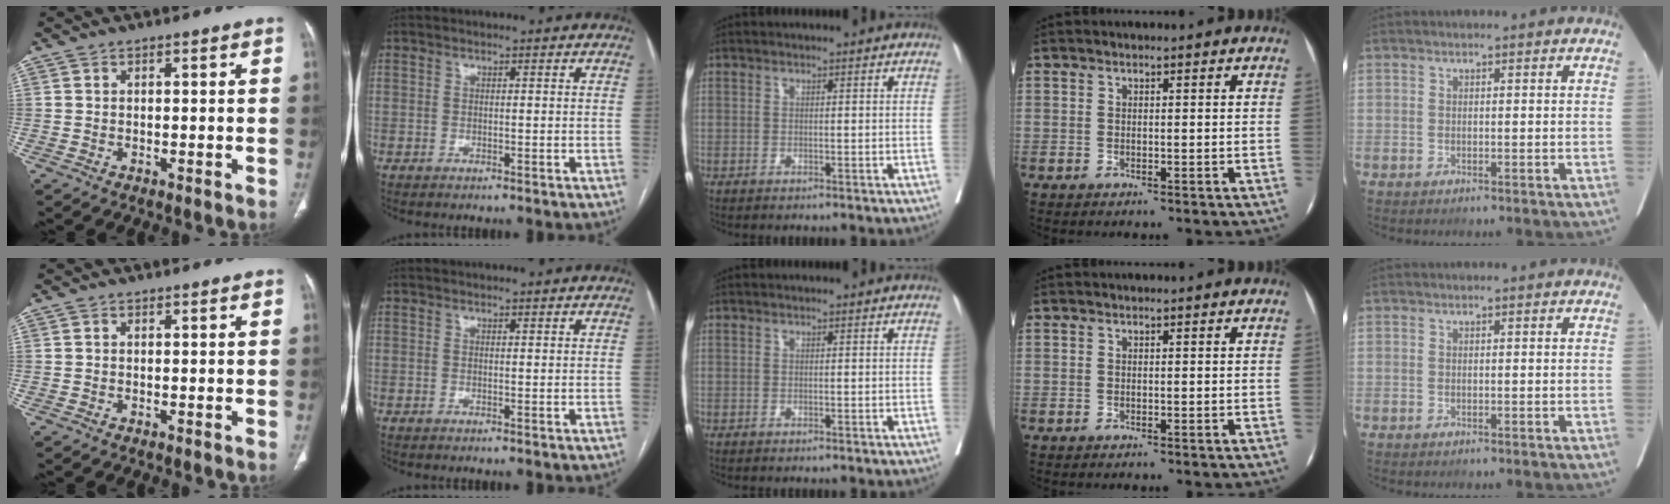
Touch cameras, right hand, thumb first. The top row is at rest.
{}